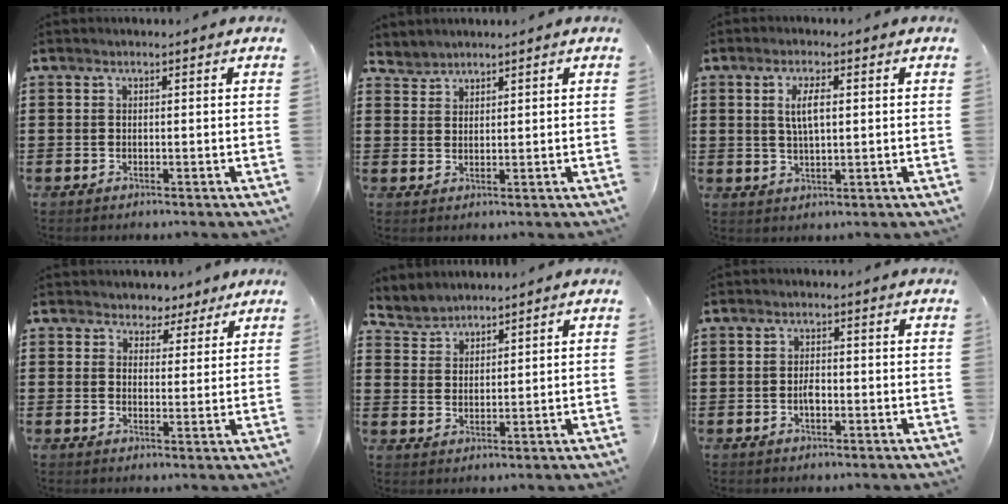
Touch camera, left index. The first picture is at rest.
{"total": 2.0, "force": [2.0, 0.4, -0.3], "torque": [0.000, 0.000, 0.041]}
{"total": 4.2, "force": [0.9, 1.4, 3.8], "torque": [-0.080, 0.008, 0.014]}
{"total": 3.7, "force": [3.0, 2.3, 0.1], "torque": [-0.012, -0.003, 0.053]}
{"total": 2.9, "force": [2.8, 0.7, -0.3], "torque": [-0.004, -0.004, 0.055]}
{"total": 2.1, "force": [-0.4, 0.9, 1.8], "torque": [-0.036, 0.001, -0.007]}